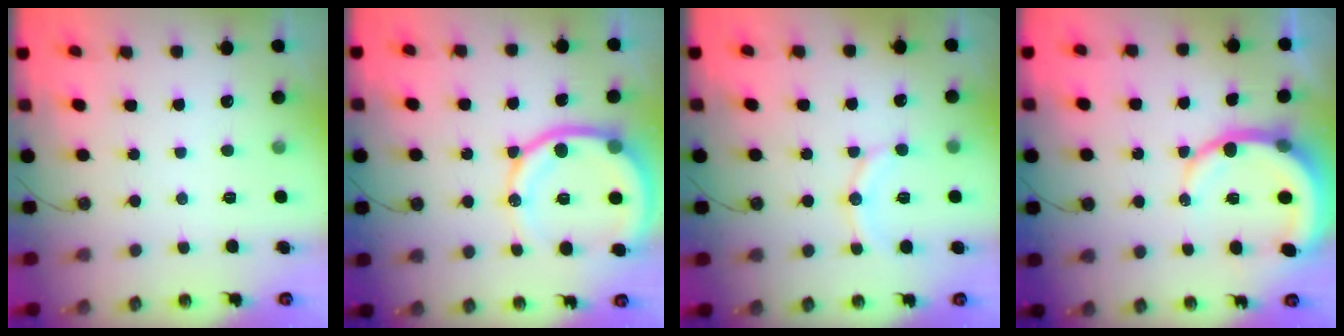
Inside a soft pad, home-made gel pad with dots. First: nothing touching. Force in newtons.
{"total": 15.7, "press": 15.5, "slide": 1.8}
{"total": 10.8, "press": 10.4, "slide": 3.0}
{"total": 10.1, "press": 10.0, "slide": 1.3}